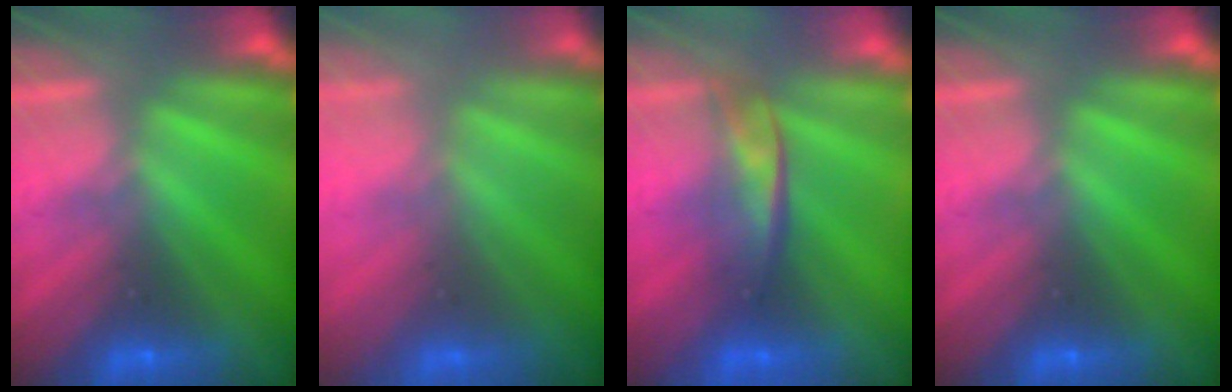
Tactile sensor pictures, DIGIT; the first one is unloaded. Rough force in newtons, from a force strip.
{"total": 2.9}
{"total": 2.2}
{"total": 0.0}